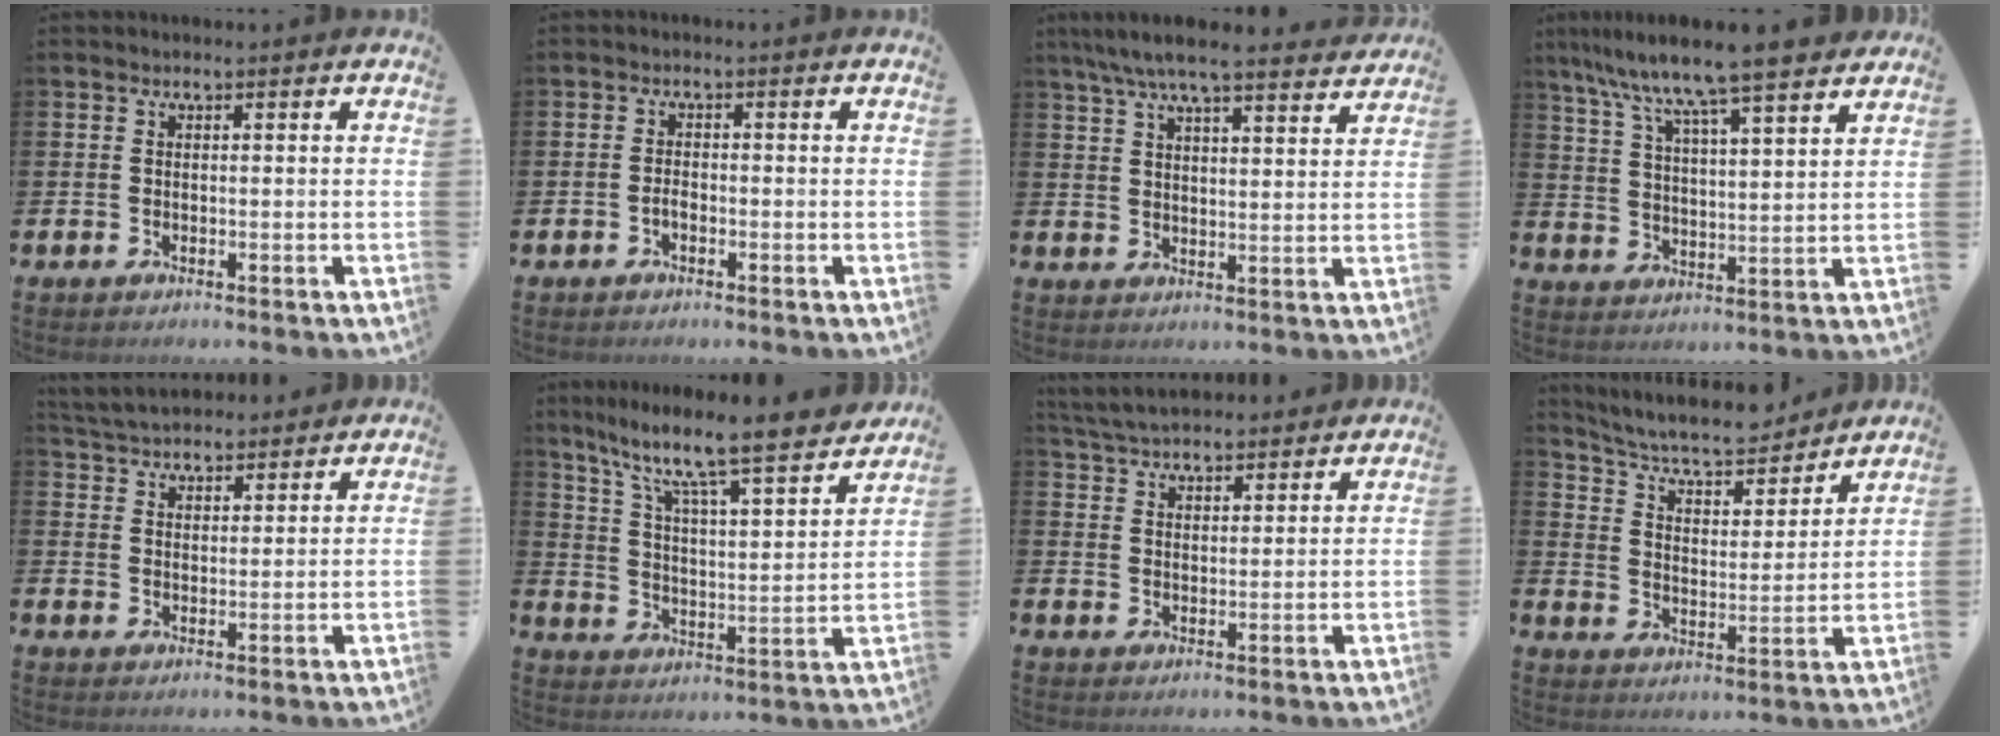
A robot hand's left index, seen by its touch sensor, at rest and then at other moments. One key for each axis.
{"total": 1.1, "fx": -0.6, "fy": 0.6, "fz": 0.8, "tx": -0.015, "ty": -0.001, "tz": -0.012}
{"total": 7.4, "fx": 6.9, "fy": 0.7, "fz": 2.7, "tx": -0.068, "ty": -0.029, "tz": 0.122}
{"total": 10.2, "fx": 9.2, "fy": 0.5, "fz": 4.3, "tx": -0.109, "ty": -0.054, "tz": 0.159}
{"total": 4.6, "fx": 4.5, "fy": 1.0, "fz": 0.0, "tx": -0.019, "ty": -0.021, "tz": 0.082}
{"total": 9.8, "fx": 8.7, "fy": 0.6, "fz": 4.5, "tx": -0.107, "ty": -0.073, "tz": 0.138}
{"total": 4.9, "fx": 4.8, "fy": 0.9, "fz": 0.4, "tx": -0.027, "ty": -0.023, "tz": 0.087}
{"total": 7.7, "fx": 7.2, "fy": 1.5, "fz": 2.3, "tx": -0.073, "ty": -0.053, "tz": 0.123}